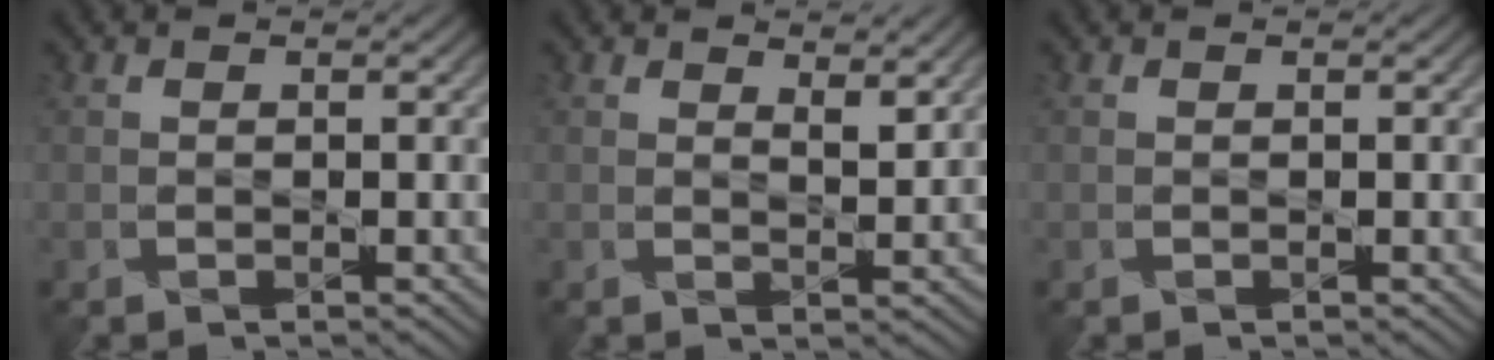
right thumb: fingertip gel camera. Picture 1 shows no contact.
{"total": 3.1, "force": [2.6, 0.8, 1.3], "torque": [-0.024, -0.002, 0.049]}
{"total": 0.0}